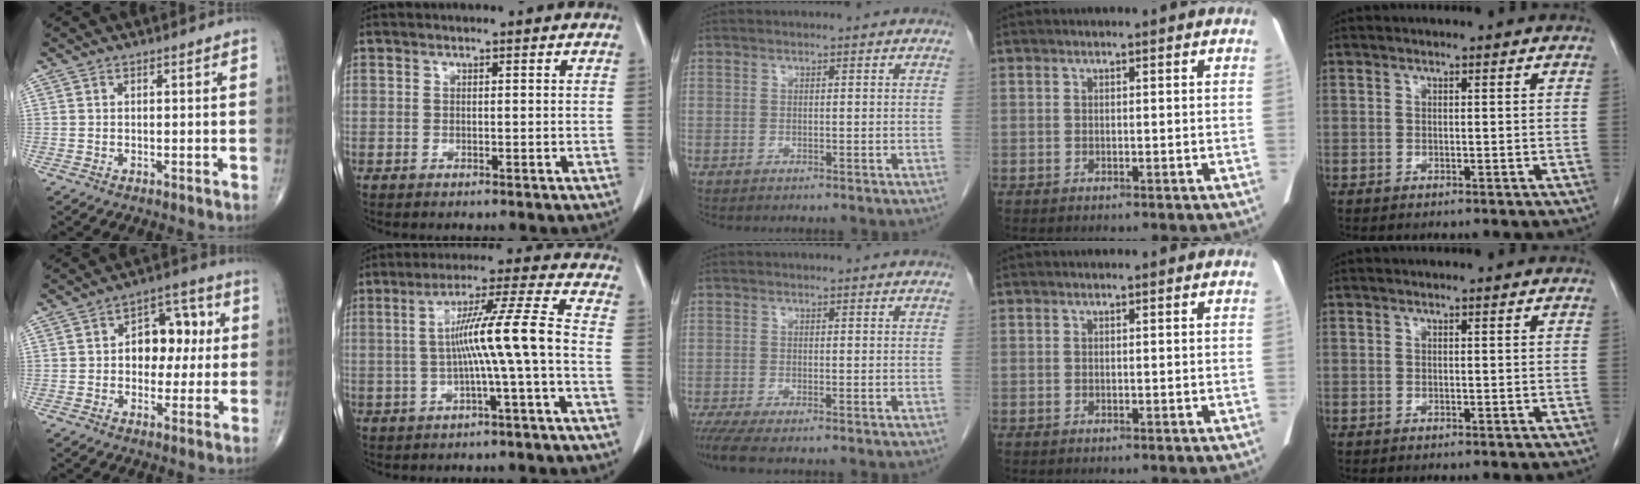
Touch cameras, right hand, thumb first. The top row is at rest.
{"thumb": {"total": 12.4, "force": [1.1, 8.5, 9.0], "torque": [-0.077, 0.026, 0.012]}, "index": {"total": 9.7, "force": [-1.3, -1.3, 9.5], "torque": [-0.162, 0.020, -0.018]}, "middle": {"total": 3.4, "force": [-2.4, 0.3, 2.3], "torque": [-0.047, -0.010, -0.047]}}